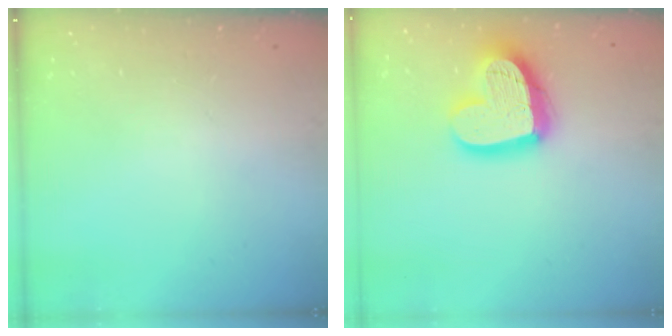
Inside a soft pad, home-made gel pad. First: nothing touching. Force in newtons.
{"total": 21.4, "press": 21.3, "slide": 2.1}